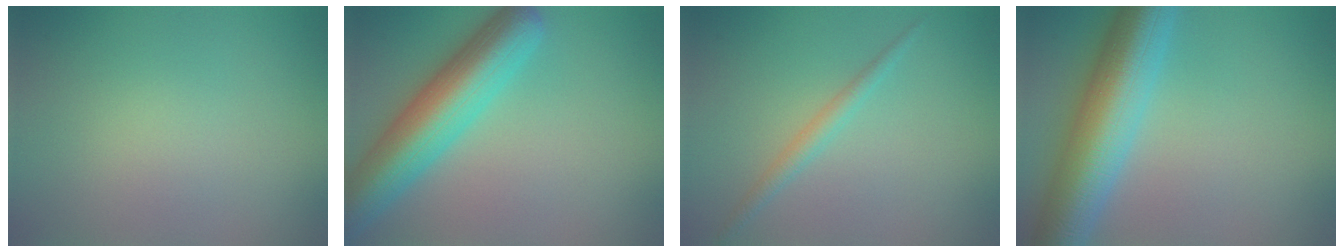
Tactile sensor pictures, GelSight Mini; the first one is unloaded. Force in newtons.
{"total": 8.5, "press": 8.5, "slide": 0.5}
{"total": 1.5, "press": 1.5, "slide": 0.0}
{"total": 9.9, "press": 9.9, "slide": 0.0}